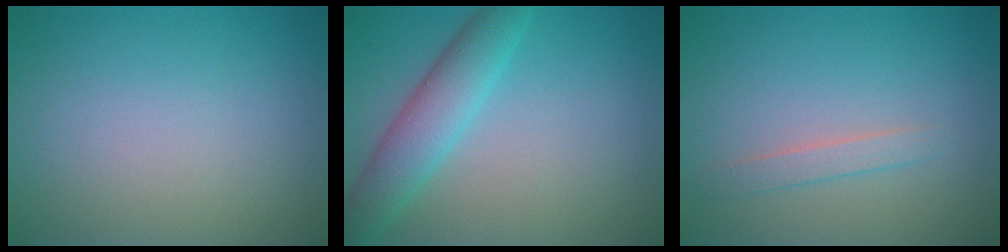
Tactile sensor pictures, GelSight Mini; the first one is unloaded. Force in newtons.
{"total": 4.5, "press": 4.5, "slide": 0.1}
{"total": 1.3, "press": 1.3, "slide": 0.1}